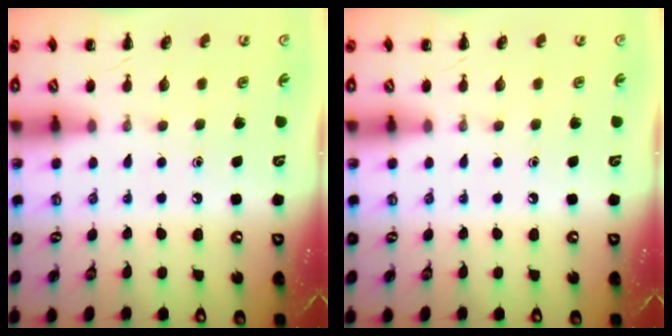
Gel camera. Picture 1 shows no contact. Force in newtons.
{"total": 0.0}